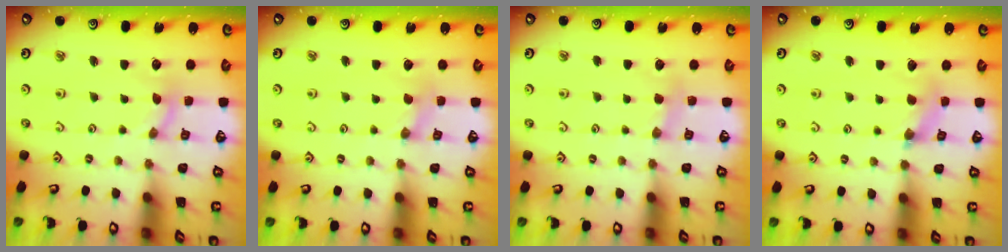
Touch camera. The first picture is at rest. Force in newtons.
{"total": 0.0}
{"total": 2.5, "press": 2.5, "slide": 0.4}
{"total": 2.7, "press": 2.7, "slide": 0.2}